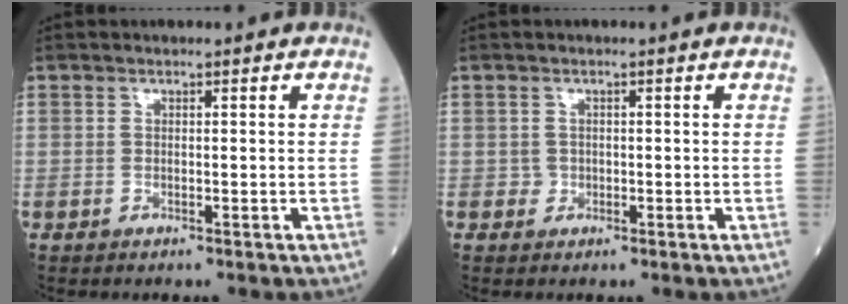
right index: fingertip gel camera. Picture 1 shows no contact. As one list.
[{"total": 1.0, "force": [-0.2, 0.9, 0.0], "torque": [0.004, 0.005, -0.005]}]